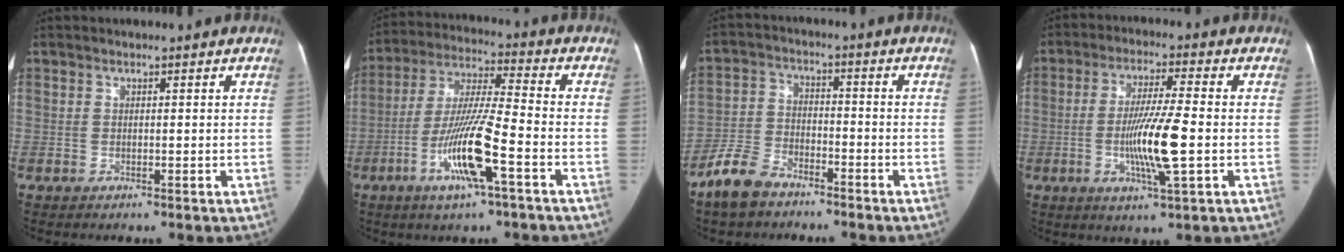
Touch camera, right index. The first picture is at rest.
{"total": 13.8, "force": [-5.5, 0.8, 12.6], "torque": [-0.253, -0.006, -0.102]}
{"total": 8.1, "force": [-6.2, 4.1, 3.2], "torque": [-0.084, 0.001, -0.119]}
{"total": 10.7, "force": [-1.9, 0.6, 10.5], "torque": [-0.197, -0.008, -0.038]}